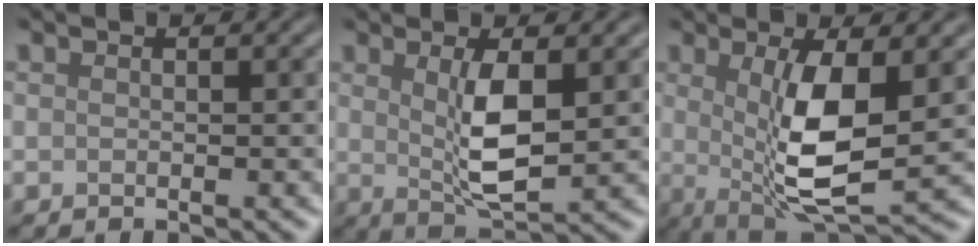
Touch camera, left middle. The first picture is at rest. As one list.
[{"total": 4.7, "force": [0.6, 1.4, 4.5], "torque": [-0.088, -0.008, 0.017]}, {"total": 7.7, "force": [0.5, 2.4, 7.3], "torque": [-0.137, -0.013, 0.014]}]